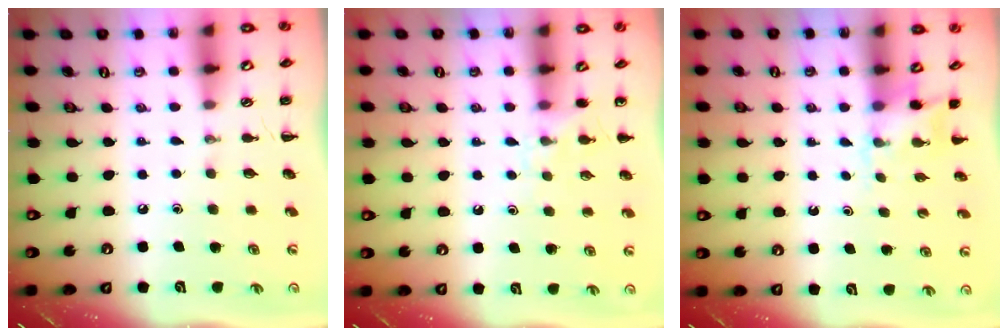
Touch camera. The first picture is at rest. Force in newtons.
{"total": 5.3, "press": 5.1, "slide": 1.6}
{"total": 3.0, "press": 2.9, "slide": 0.9}